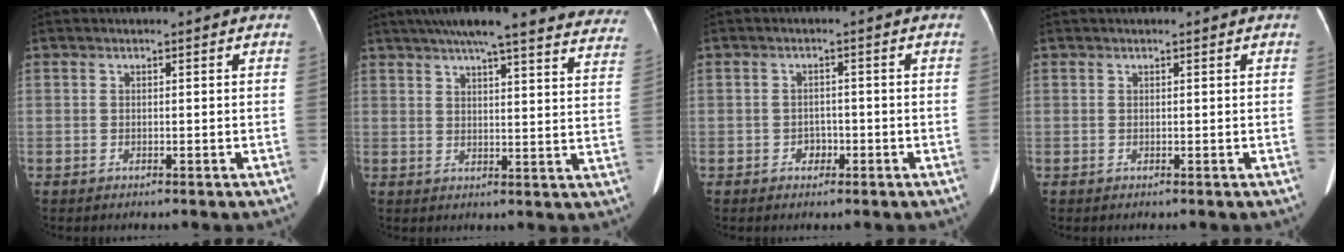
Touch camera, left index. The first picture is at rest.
{"total": 28.6, "force": [25.0, 3.6, 13.3], "torque": [-0.182, -0.034, 0.290]}
{"total": 2.1, "force": [-0.9, 1.6, 0.9], "torque": [-0.015, 0.002, -0.010]}
{"total": 0.5, "force": [0.4, 0.1, 0.3], "torque": [-0.009, 0.007, 0.006]}